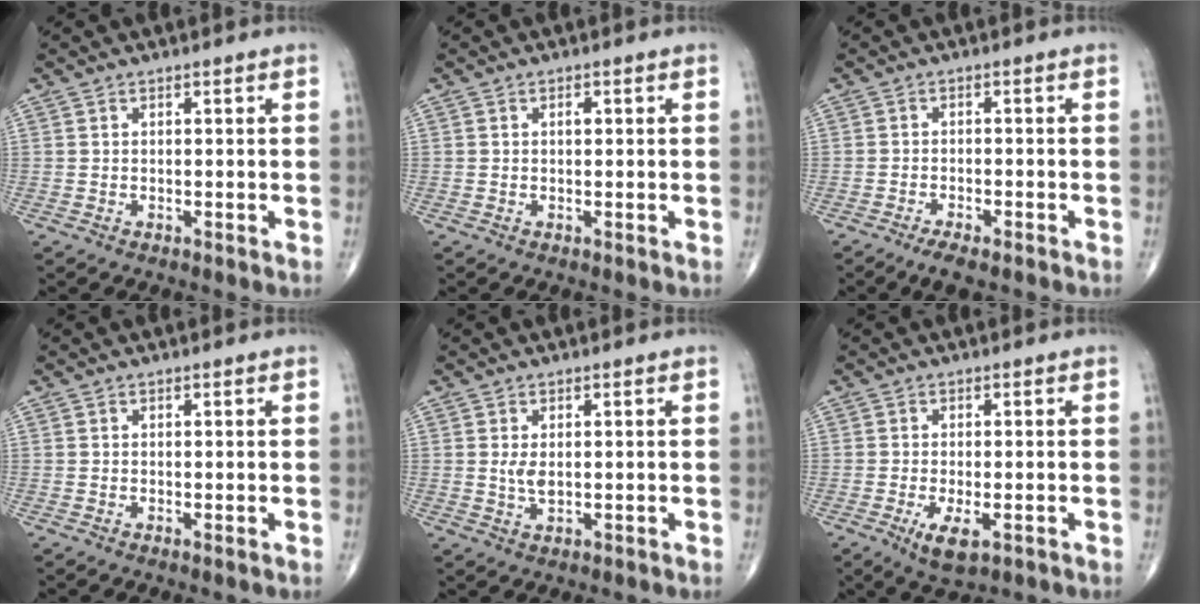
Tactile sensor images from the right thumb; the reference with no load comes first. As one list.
[{"total": 1.8, "force": [0.0, 1.2, 1.3], "torque": [-0.013, 0.005, -0.003]}, {"total": 3.9, "force": [-2.7, 1.1, 2.5], "torque": [-0.046, 0.004, -0.046]}, {"total": 0.0}, {"total": 2.5, "force": [0.2, 1.2, 2.2], "torque": [-0.043, -0.006, 0.008]}, {"total": 5.2, "force": [-2.0, 2.0, 4.3], "torque": [-0.077, -0.010, -0.029]}]